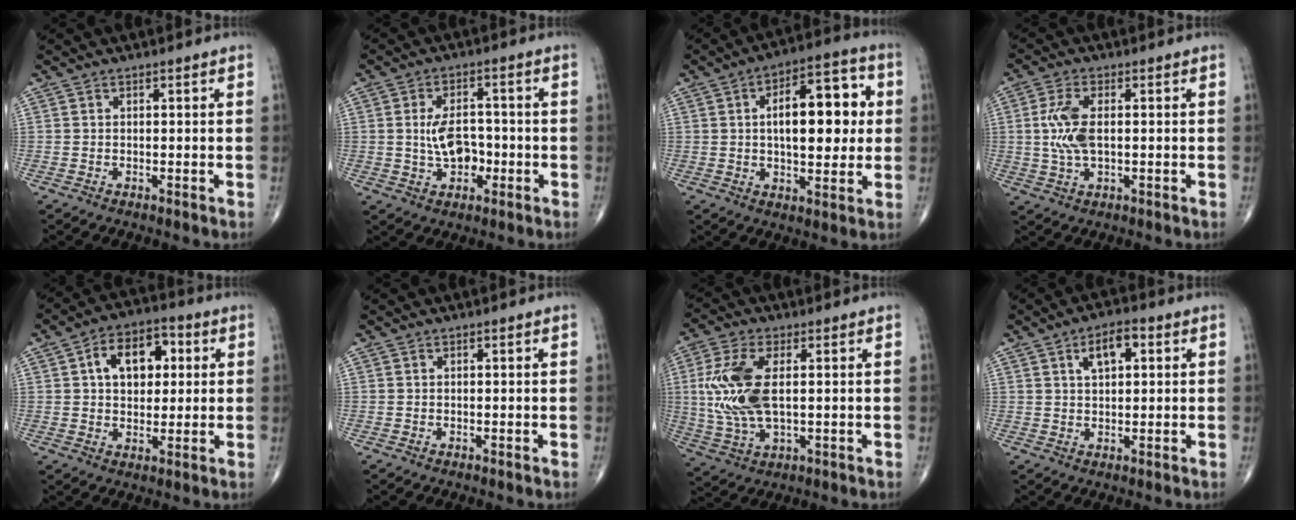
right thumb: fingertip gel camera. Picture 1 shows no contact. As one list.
[{"total": 7.2, "force": [-0.8, 4.6, 5.5], "torque": [-0.079, 0.012, -0.011]}, {"total": 16.1, "force": [2.3, 7.6, 14.1], "torque": [-0.174, 0.015, 0.030]}, {"total": 7.2, "force": [0.5, 3.3, 6.3], "torque": [-0.145, 0.001, 0.010]}, {"total": 11.2, "force": [2.7, 7.2, 8.2], "torque": [-0.097, 0.010, 0.039]}, {"total": 0.0}, {"total": 13.0, "force": [1.5, 6.2, 11.4], "torque": [-0.257, -0.002, 0.036]}, {"total": 6.1, "force": [2.2, 3.0, 4.8], "torque": [-0.068, 0.004, 0.034]}]